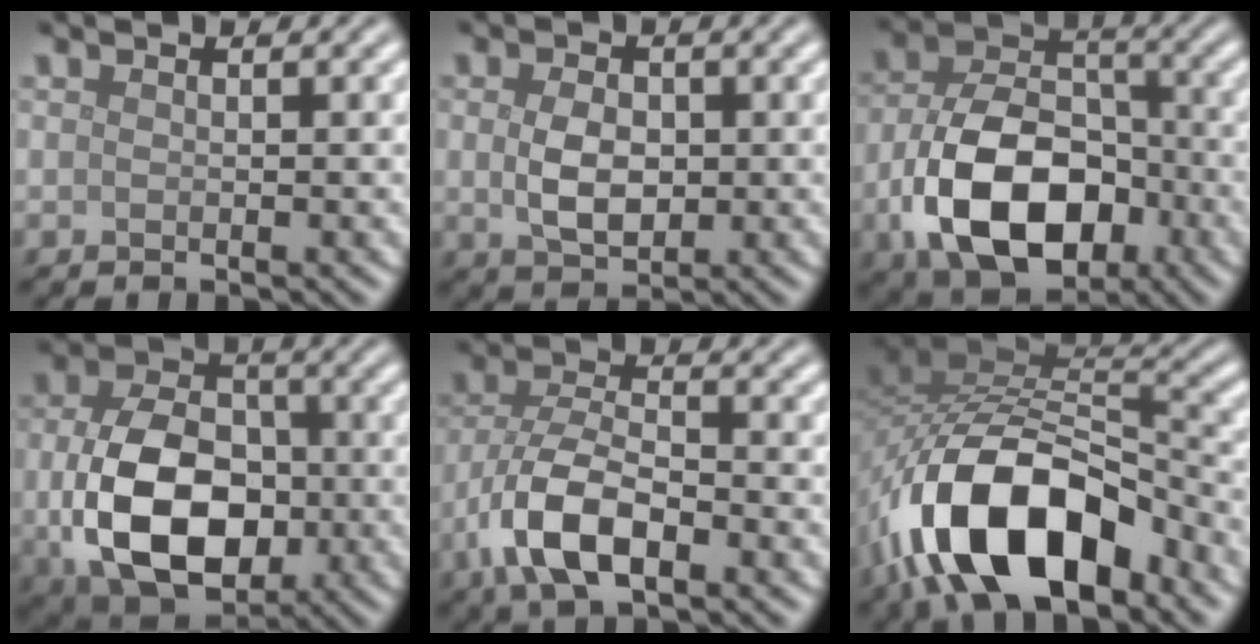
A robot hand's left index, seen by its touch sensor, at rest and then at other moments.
{"total": 3.6, "force": [0.0, 2.4, 2.7], "torque": [-0.056, -0.001, 0.002]}
{"total": 11.5, "force": [-4.0, 7.3, 7.9], "torque": [-0.154, -0.011, -0.072]}
{"total": 11.7, "force": [-1.5, 8.0, 8.4], "torque": [-0.167, -0.027, -0.017]}
{"total": 7.1, "force": [-3.2, 3.3, 5.4], "torque": [-0.108, -0.001, -0.072]}
{"total": 13.1, "force": [-7.0, 6.6, 8.9], "torque": [-0.158, -0.006, -0.135]}